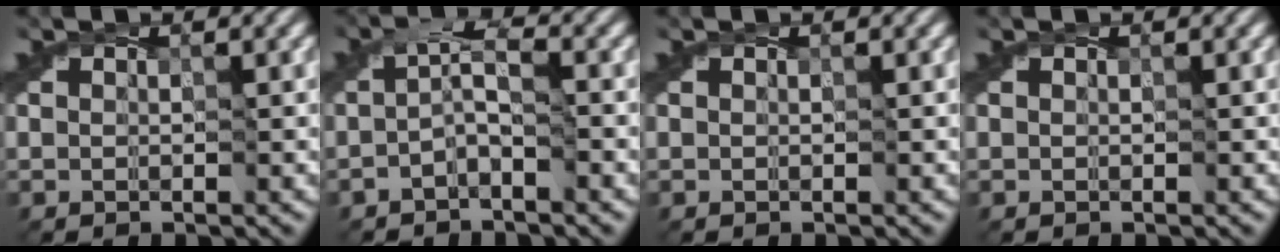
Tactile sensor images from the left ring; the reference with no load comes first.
{"total": 1.9, "force": [-0.7, 0.5, 1.7], "torque": [-0.040, 0.009, -0.021]}
{"total": 0.0}
{"total": 0.0}